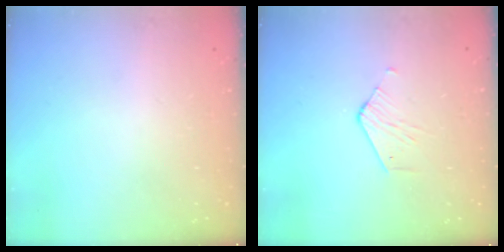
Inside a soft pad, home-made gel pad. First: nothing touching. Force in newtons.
{"total": 2.8, "press": 2.8, "slide": 0.2}